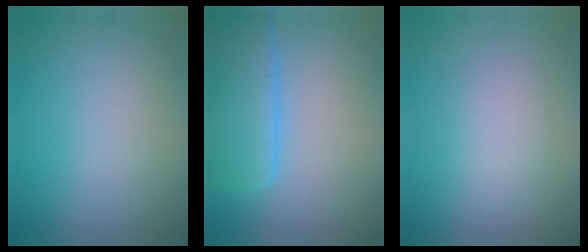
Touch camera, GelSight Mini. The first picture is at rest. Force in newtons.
{"total": 6.3, "press": 6.3, "slide": 0.6}
{"total": 2.8, "press": 2.8, "slide": 0.2}